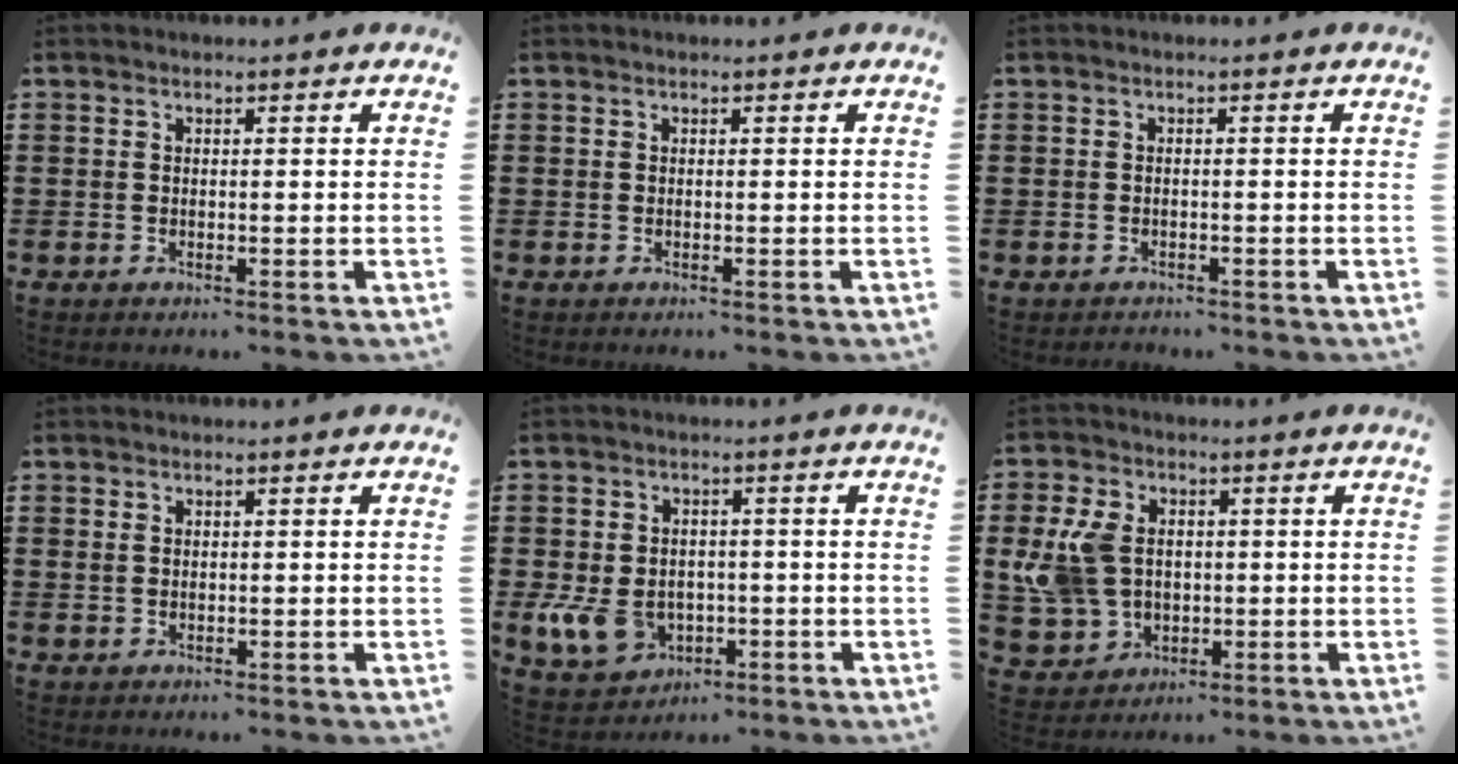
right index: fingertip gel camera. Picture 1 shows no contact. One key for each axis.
{"total": 0.0}
{"total": 0.7, "fx": -0.6, "fy": 0.3, "fz": 0.0, "tx": -0.002, "ty": 0.001, "tz": -0.014}
{"total": 0.9, "fx": 0.5, "fy": 0.7, "fz": 0.3, "tx": -0.008, "ty": 0.004, "tz": 0.010}
{"total": 7.2, "fx": -1.9, "fy": 5.5, "fz": 4.2, "tx": -0.120, "ty": 0.003, "tz": -0.038}
{"total": 9.4, "fx": 0.8, "fy": 7.1, "fz": 6.1, "tx": -0.169, "ty": 0.011, "tz": 0.011}